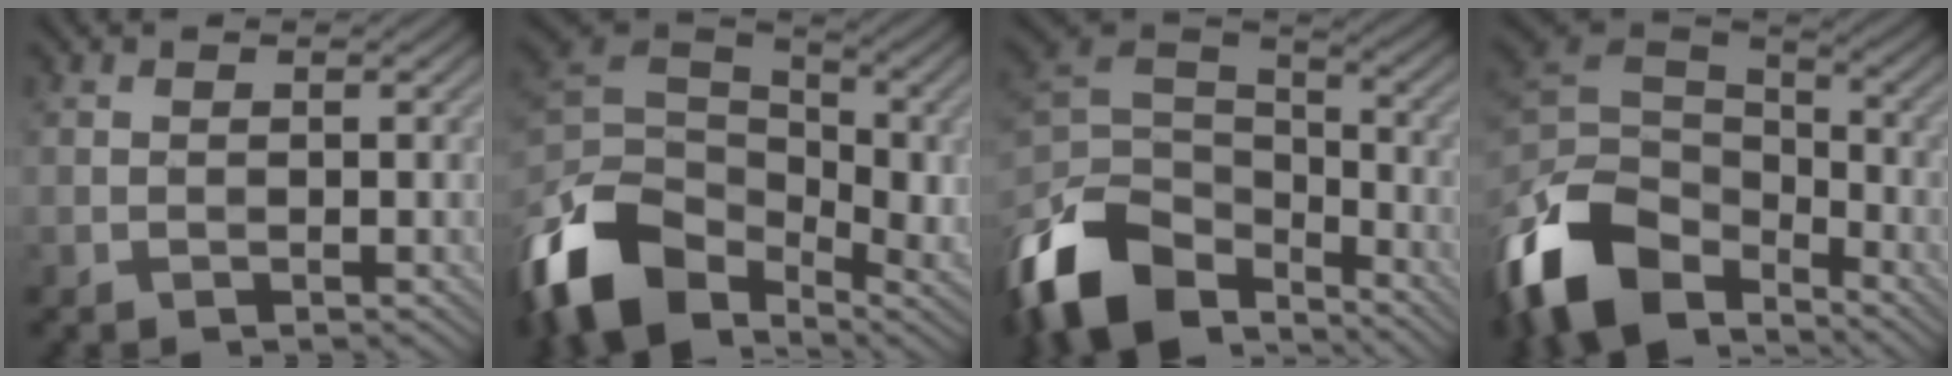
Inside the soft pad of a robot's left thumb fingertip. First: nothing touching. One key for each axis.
{"total": 14.2, "fx": -6.0, "fy": 9.7, "fz": 8.4, "tx": -0.221, "ty": -0.002, "tz": -0.127}
{"total": 13.8, "fx": -8.7, "fy": 8.1, "fz": 7.1, "tx": -0.195, "ty": -0.003, "tz": -0.172}
{"total": 13.7, "fx": -7.9, "fy": 8.4, "fz": 7.4, "tx": -0.198, "ty": -0.004, "tz": -0.163}